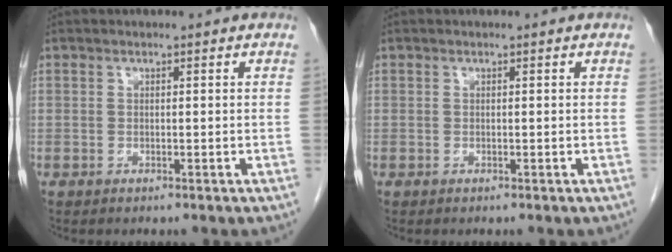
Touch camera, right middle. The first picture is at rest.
{"total": 0.0}